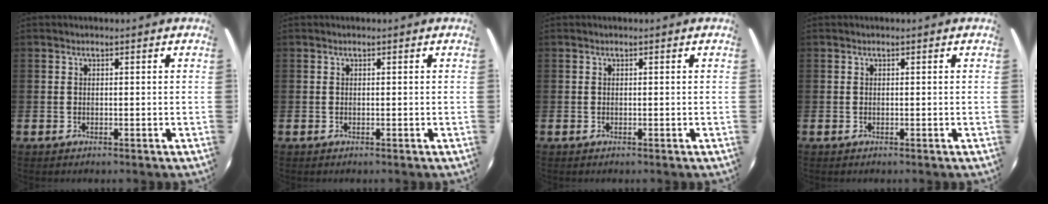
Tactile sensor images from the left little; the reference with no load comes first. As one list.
[{"total": 0.0}, {"total": 0.0}, {"total": 0.0}]